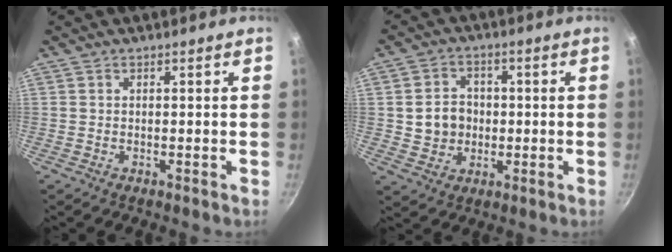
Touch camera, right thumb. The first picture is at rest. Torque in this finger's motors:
{"motor_torque": [-0.51, 0.07, -0.47, 0.15, -0.02]}